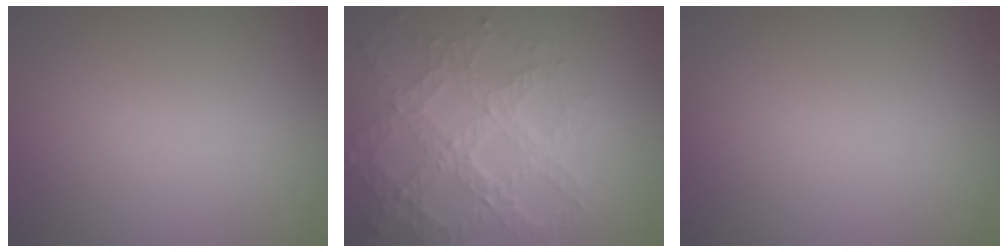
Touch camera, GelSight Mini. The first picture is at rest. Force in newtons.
{"total": 6.6, "press": 4.7, "slide": 4.6}
{"total": 0.0}